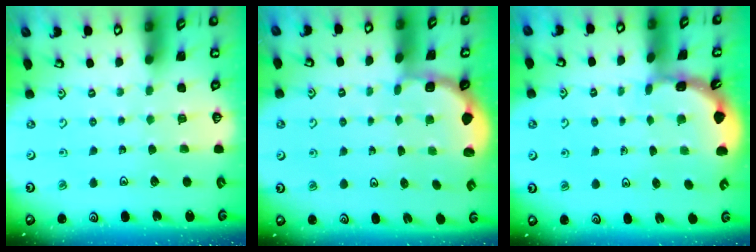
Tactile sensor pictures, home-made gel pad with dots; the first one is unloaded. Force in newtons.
{"total": 1.9, "press": 1.8, "slide": 0.7}
{"total": 1.9, "press": 1.9, "slide": 0.1}